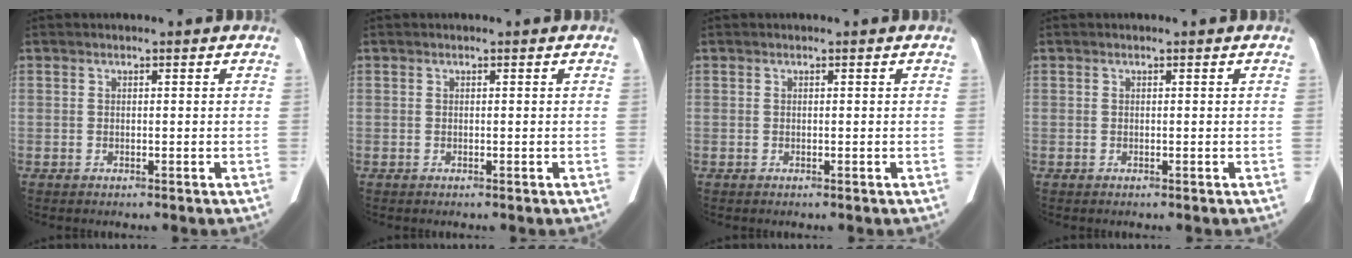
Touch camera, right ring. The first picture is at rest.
{"total": 0.0}
{"total": 0.0}
{"total": 0.0}